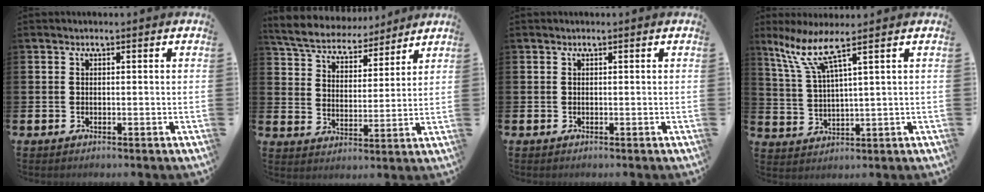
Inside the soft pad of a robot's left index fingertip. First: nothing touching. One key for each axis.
{"total": 6.1, "fx": 5.8, "fy": 1.6, "fz": 0.6, "tx": -0.049, "ty": -0.039, "tz": 0.101}
{"total": 0.0}
{"total": 7.0, "fx": 5.0, "fy": 0.5, "fz": 4.9, "tx": -0.118, "ty": -0.011, "tz": 0.087}